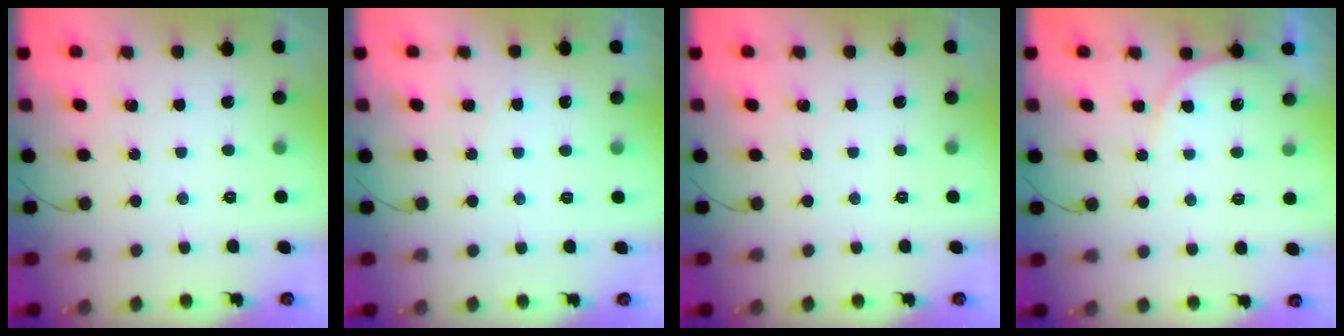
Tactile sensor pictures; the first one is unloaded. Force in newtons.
{"total": 4.2, "press": 4.2, "slide": 0.3}
{"total": 0.0}
{"total": 6.3, "press": 6.3, "slide": 0.4}